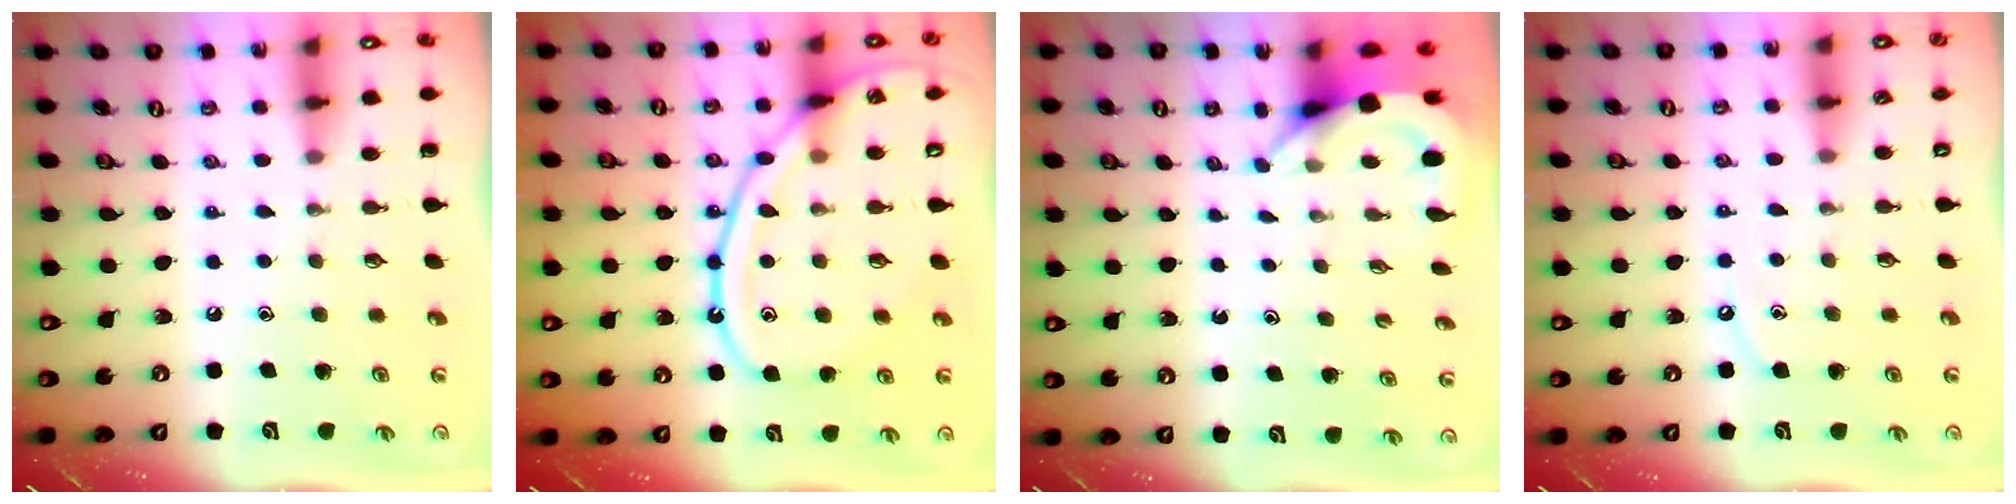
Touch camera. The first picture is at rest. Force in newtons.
{"total": 17.6, "press": 17.5, "slide": 1.9}
{"total": 3.9, "press": 3.8, "slide": 0.2}
{"total": 4.7, "press": 4.6, "slide": 0.5}